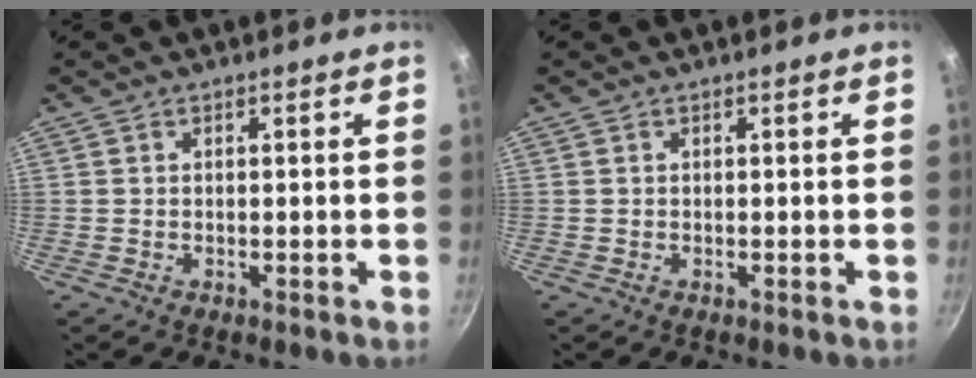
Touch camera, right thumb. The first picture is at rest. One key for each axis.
{"total": 0.0}